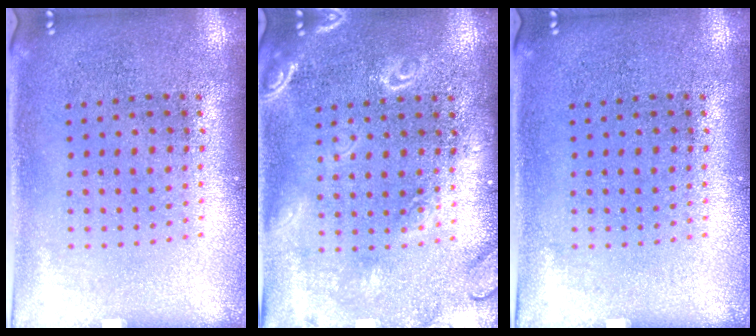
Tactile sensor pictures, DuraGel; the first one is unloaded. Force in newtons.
{"total": 3.3, "press": 3.3, "slide": 0.4}
{"total": 0.0}